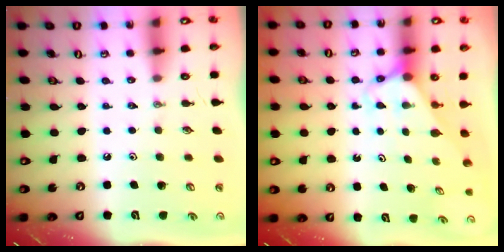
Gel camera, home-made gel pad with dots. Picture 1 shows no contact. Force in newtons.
{"total": 2.7, "press": 2.7, "slide": 0.2}